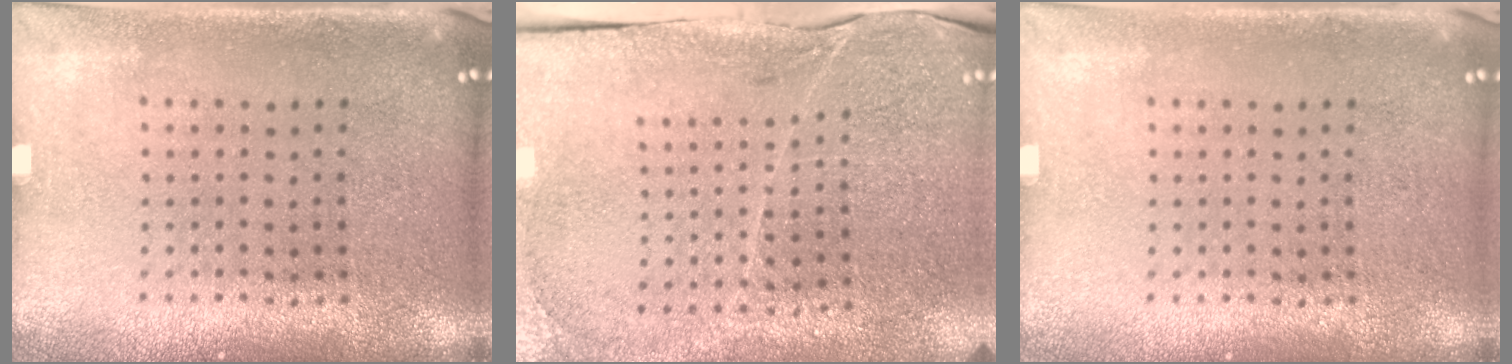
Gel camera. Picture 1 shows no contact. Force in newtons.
{"total": 3.4, "press": 3.4, "slide": 0.3}
{"total": 0.0}